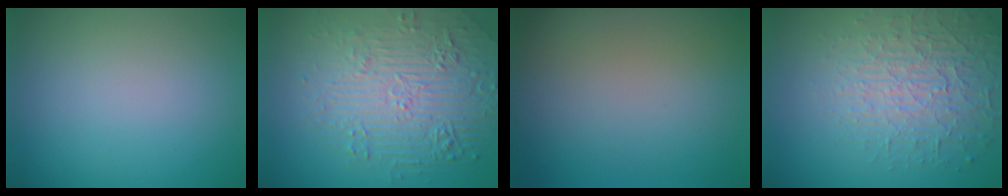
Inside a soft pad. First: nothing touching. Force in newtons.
{"total": 7.2, "press": 5.4, "slide": 4.8}
{"total": 0.0}
{"total": 4.6, "press": 4.1, "slide": 2.2}